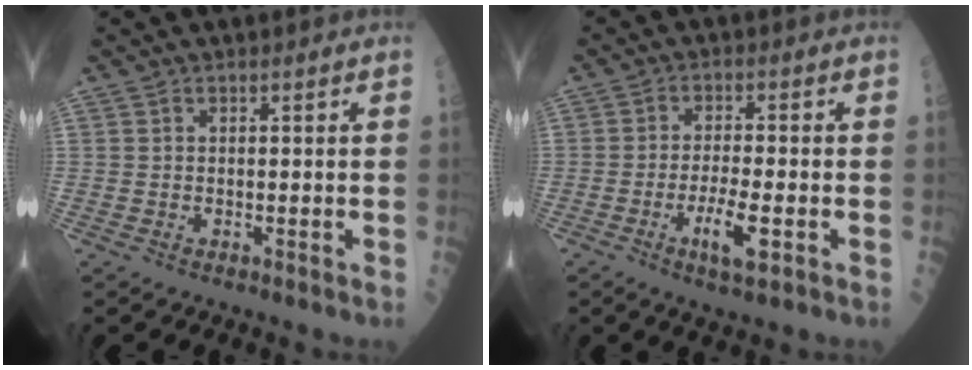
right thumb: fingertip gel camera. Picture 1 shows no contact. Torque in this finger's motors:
{"motor_torque": [-0.10, 0.15, 0.01, -0.08, 0.06]}